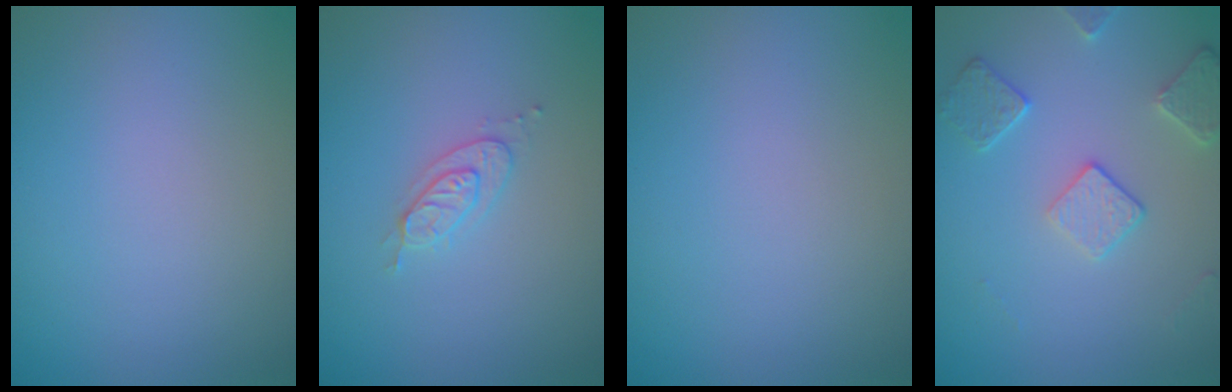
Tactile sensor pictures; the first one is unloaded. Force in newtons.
{"total": 2.0, "press": 2.0, "slide": 0.4}
{"total": 0.0}
{"total": 2.8, "press": 2.7, "slide": 0.7}